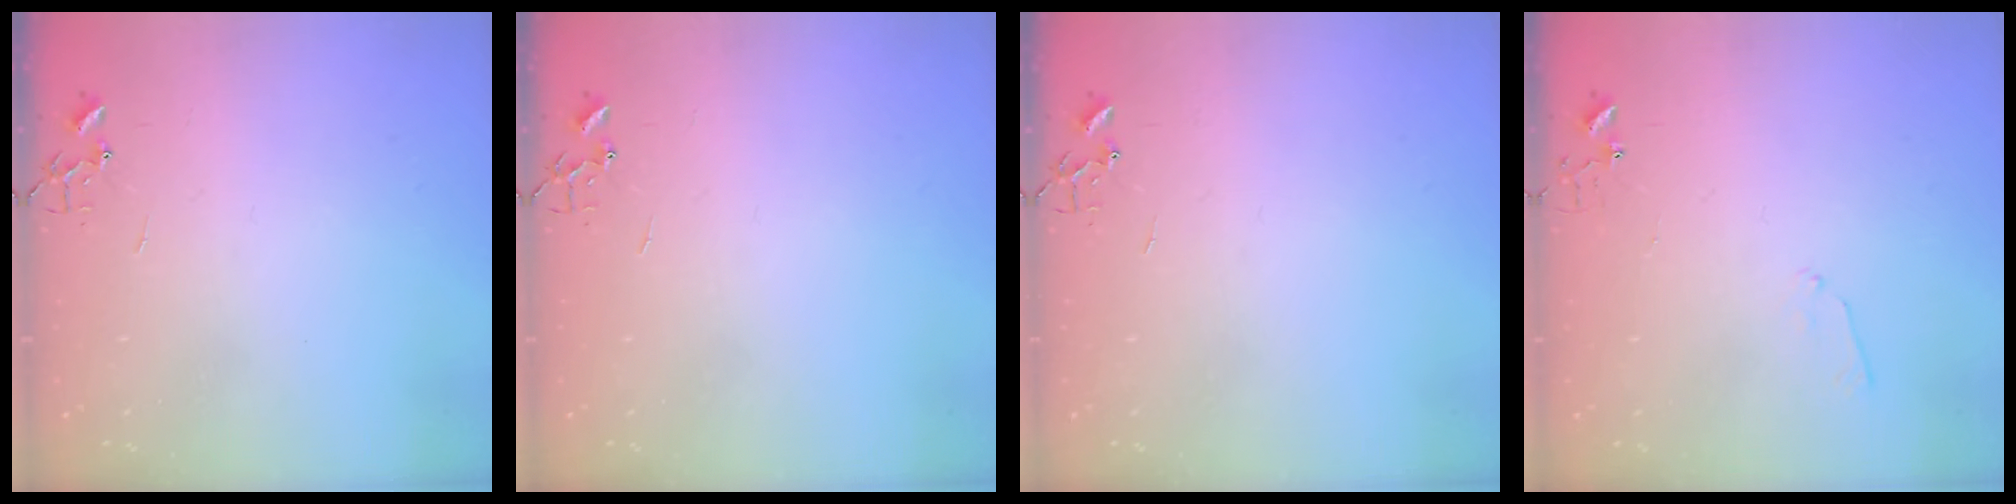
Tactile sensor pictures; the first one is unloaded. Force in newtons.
{"total": 0.0}
{"total": 0.0}
{"total": 5.0, "press": 5.0, "slide": 0.7}